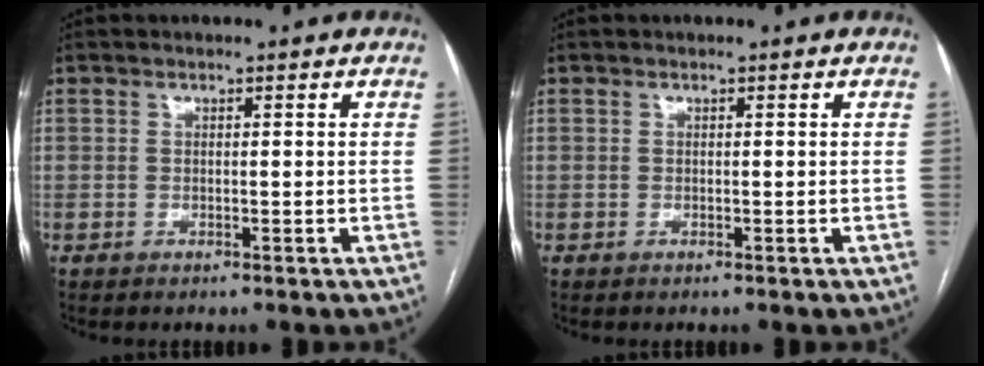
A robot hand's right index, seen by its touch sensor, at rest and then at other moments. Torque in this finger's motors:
{"motor_torque": [0.00, 0.00, 0.00, 0.00]}